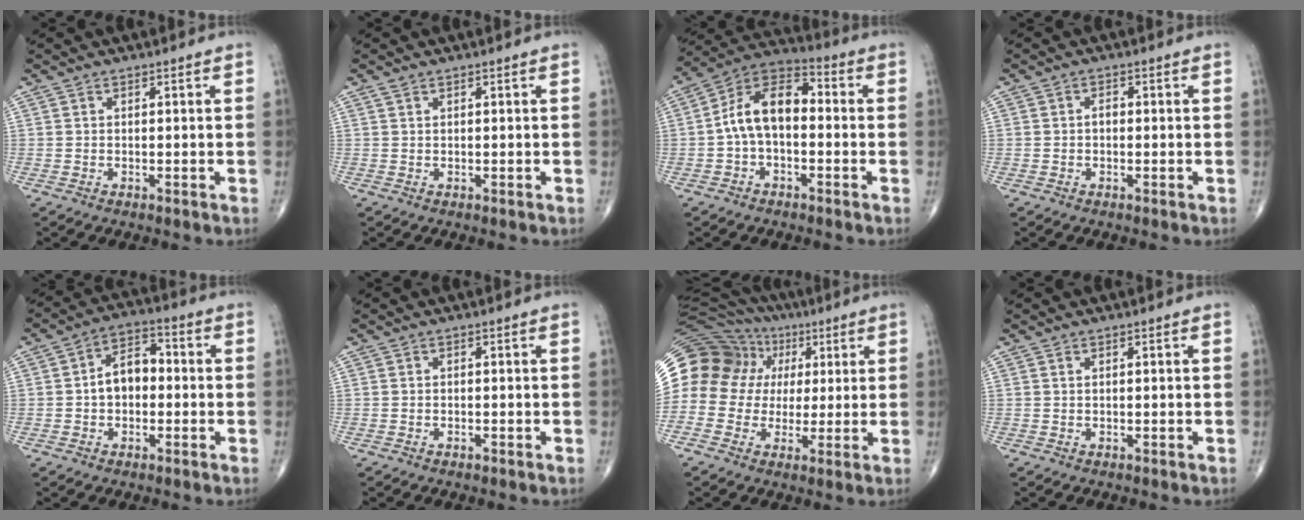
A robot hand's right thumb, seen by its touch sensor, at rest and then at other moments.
{"total": 0.6, "force": [0.4, 0.3, 0.4], "torque": [-0.011, 0.010, 0.010]}
{"total": 11.5, "force": [-0.8, 6.8, 9.2], "torque": [-0.151, 0.041, -0.029]}
{"total": 1.3, "force": [-0.2, 1.0, 0.9], "torque": [-0.008, 0.003, -0.007]}
{"total": 8.0, "force": [-0.4, 5.4, 5.9], "torque": [-0.078, 0.030, -0.018]}
{"total": 0.5, "force": [-0.4, 0.3, 0.3], "torque": [-0.004, 0.000, -0.008]}
{"total": 23.4, "force": [4.5, 20.9, 9.5], "torque": [-0.225, 0.094, 0.088]}
{"total": 0.0}